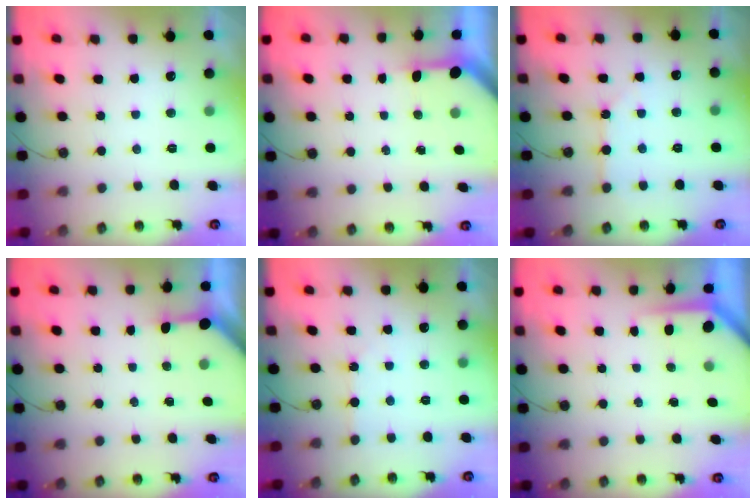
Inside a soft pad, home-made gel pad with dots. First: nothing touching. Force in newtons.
{"total": 2.9, "press": 2.9, "slide": 0.2}
{"total": 2.7, "press": 2.7, "slide": 0.5}
{"total": 2.9, "press": 2.8, "slide": 0.3}
{"total": 1.5, "press": 1.5, "slide": 0.3}
{"total": 3.7, "press": 3.7, "slide": 0.3}